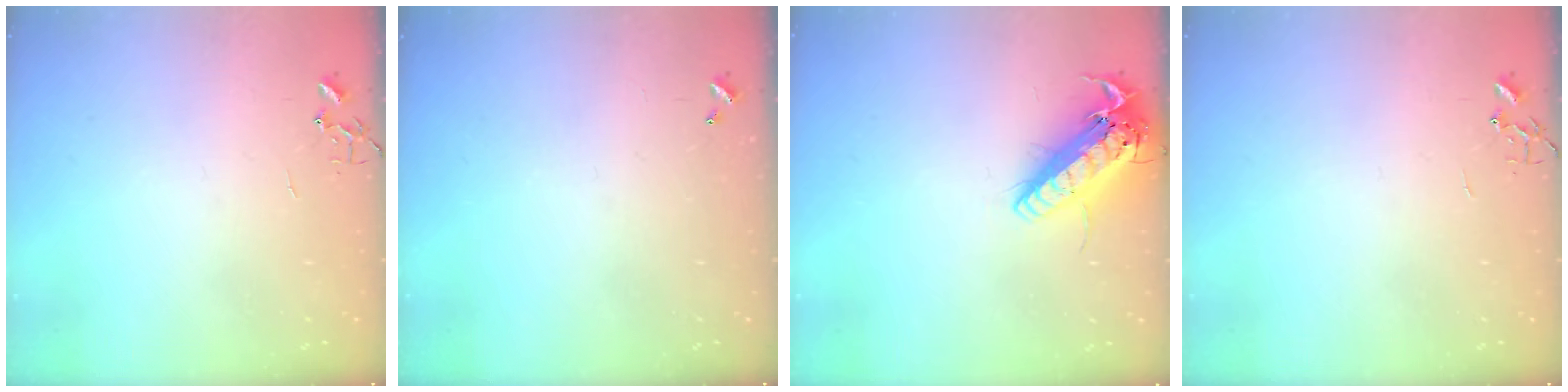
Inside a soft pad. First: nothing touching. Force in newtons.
{"total": 0.0}
{"total": 18.2, "press": 17.9, "slide": 3.4}
{"total": 0.0}